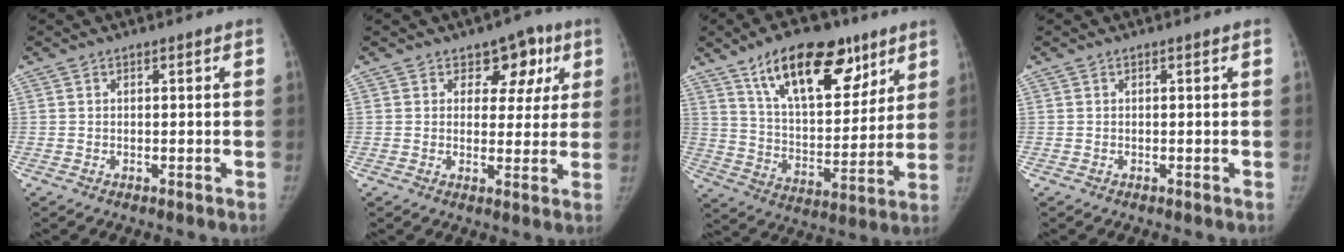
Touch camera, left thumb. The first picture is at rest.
{"total": 7.4, "force": [3.4, 5.2, 3.9], "torque": [0.001, -0.008, 0.040]}
{"total": 21.3, "force": [12.5, 9.8, 14.1], "torque": [-0.180, -0.046, 0.213]}
{"total": 0.0}